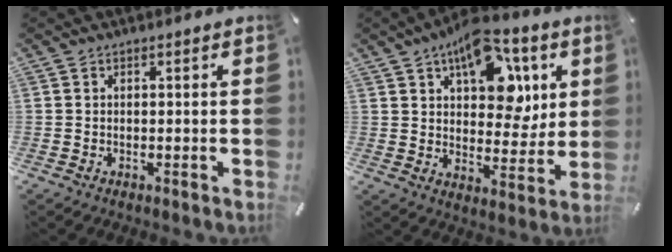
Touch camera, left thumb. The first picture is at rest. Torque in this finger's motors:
{"motor_torque": [2.44, 2.56, 1.88, -0.89, 0.16]}